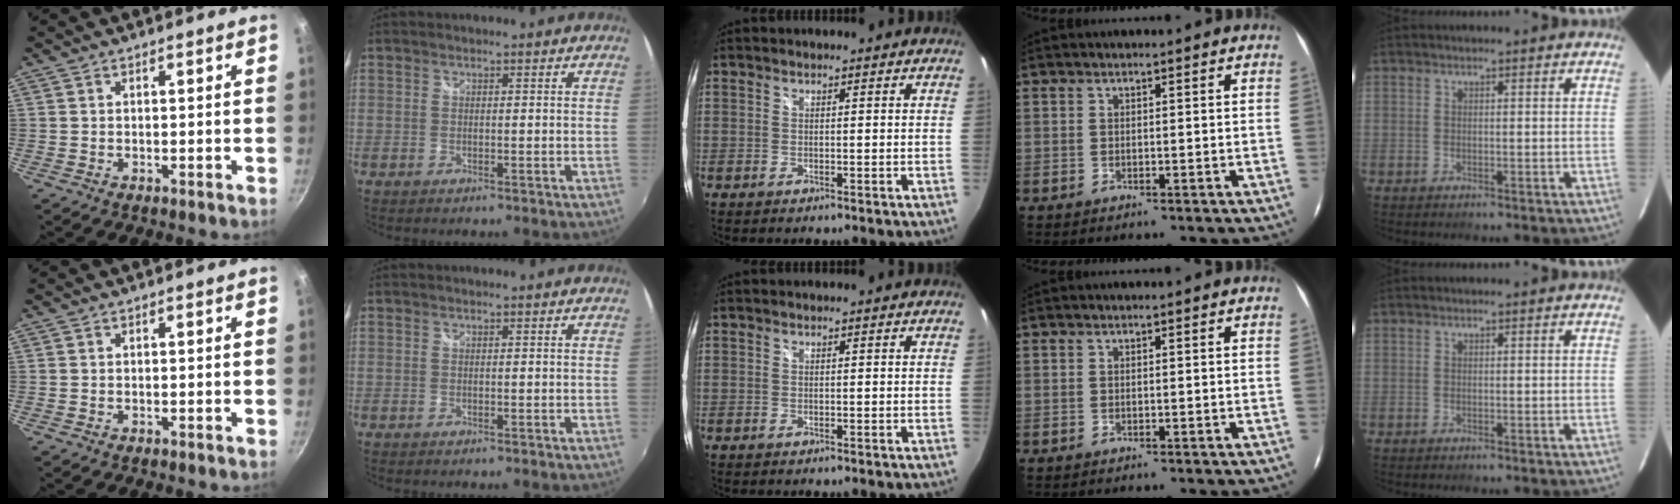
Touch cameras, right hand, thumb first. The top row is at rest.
{}